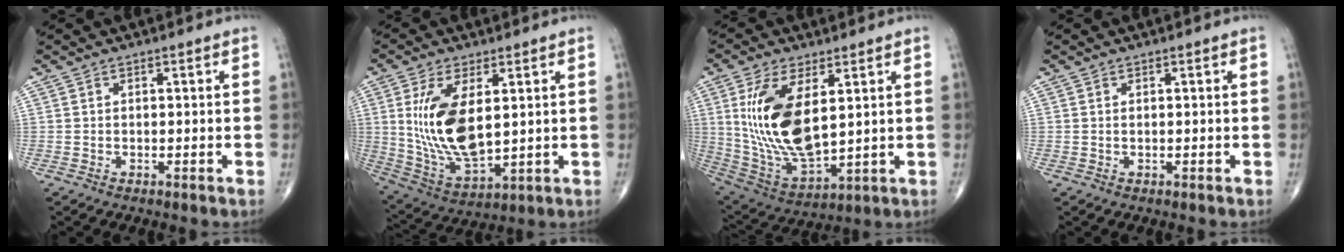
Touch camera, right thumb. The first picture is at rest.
{"total": 15.1, "force": [2.7, 7.1, 13.0], "torque": [-0.250, -0.021, 0.069]}
{"total": 17.6, "force": [3.9, 8.2, 15.1], "torque": [-0.292, -0.022, 0.091]}
{"total": 0.0}